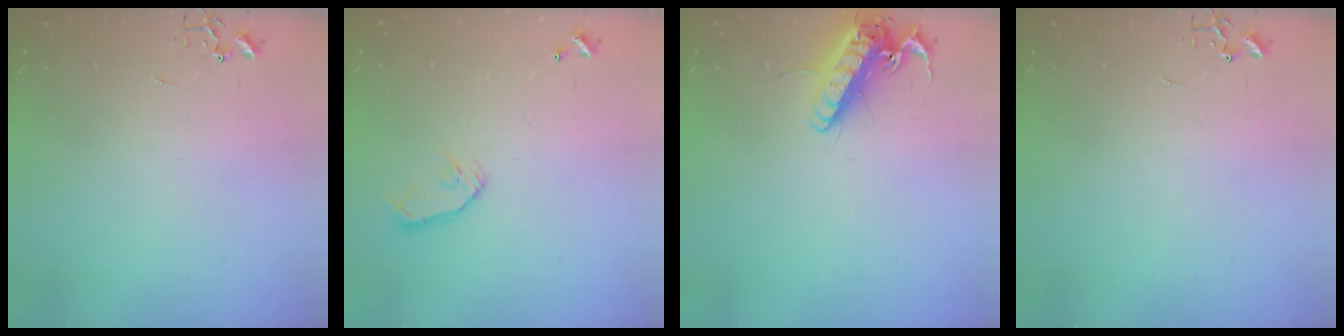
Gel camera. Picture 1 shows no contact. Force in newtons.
{"total": 8.0, "press": 8.0, "slide": 0.4}
{"total": 13.4, "press": 13.2, "slide": 2.5}
{"total": 0.0}